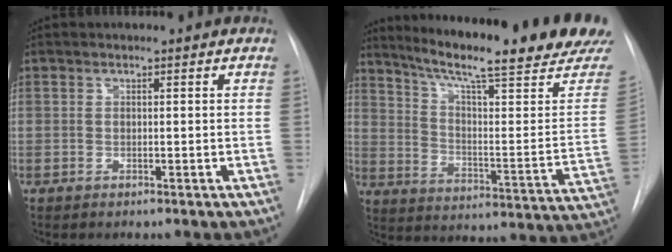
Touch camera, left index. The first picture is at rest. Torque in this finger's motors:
{"motor_torque": [0.47, -0.52, 0.53, 0.14]}